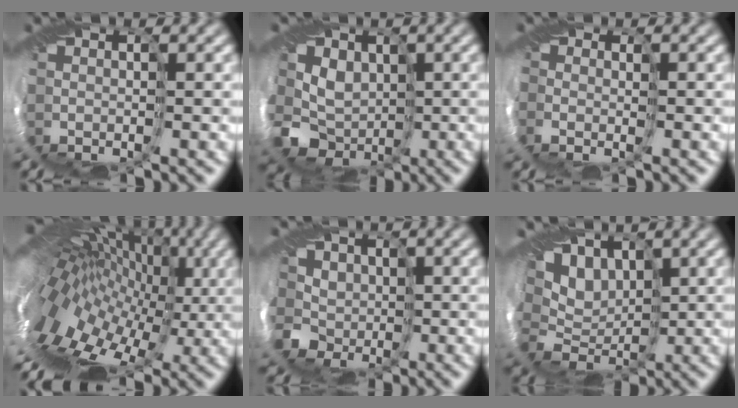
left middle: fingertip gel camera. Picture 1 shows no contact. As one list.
[{"total": 5.8, "force": [-1.2, 5.4, 1.8], "torque": [-0.027, -0.007, -0.039]}, {"total": 1.2, "force": [-0.9, 0.8, 0.2], "torque": [-0.008, -0.014, -0.022]}, {"total": 16.5, "force": [0.9, 9.1, 13.7], "torque": [-0.212, 0.027, 0.023]}, {"total": 5.5, "force": [-0.3, 5.4, 1.1], "torque": [-0.041, 0.014, -0.048]}, {"total": 6.2, "force": [1.3, 4.8, 3.7], "torque": [-0.060, 0.004, 0.017]}]